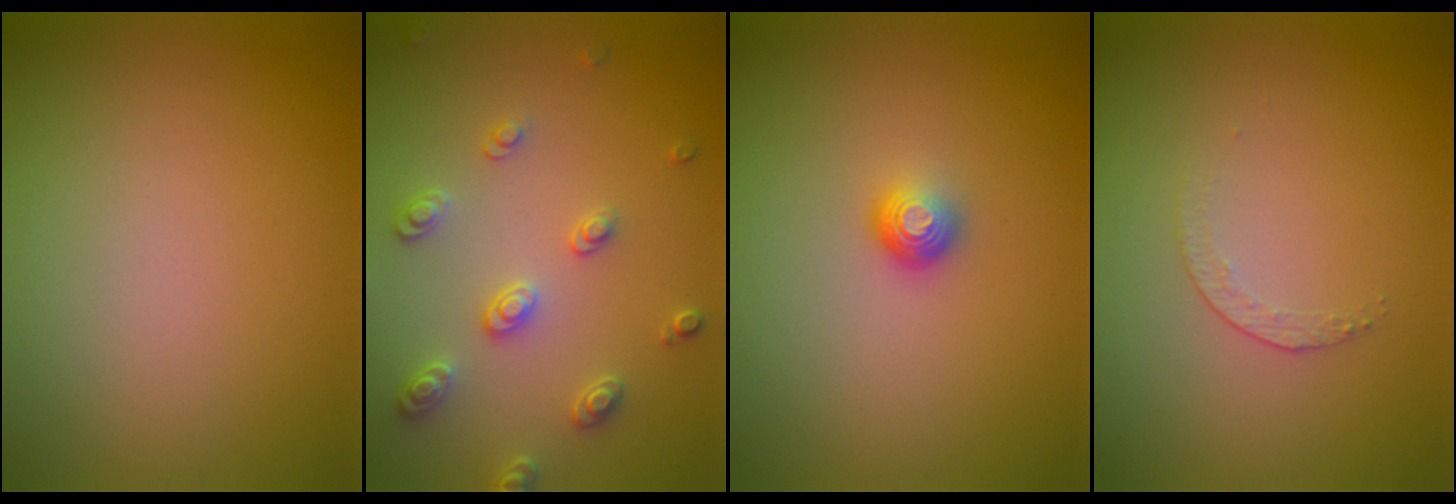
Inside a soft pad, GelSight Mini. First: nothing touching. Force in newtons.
{"total": 2.8, "press": 2.8, "slide": 0.2}
{"total": 1.6, "press": 1.1, "slide": 1.2}
{"total": 1.2, "press": 0.5, "slide": 1.1}